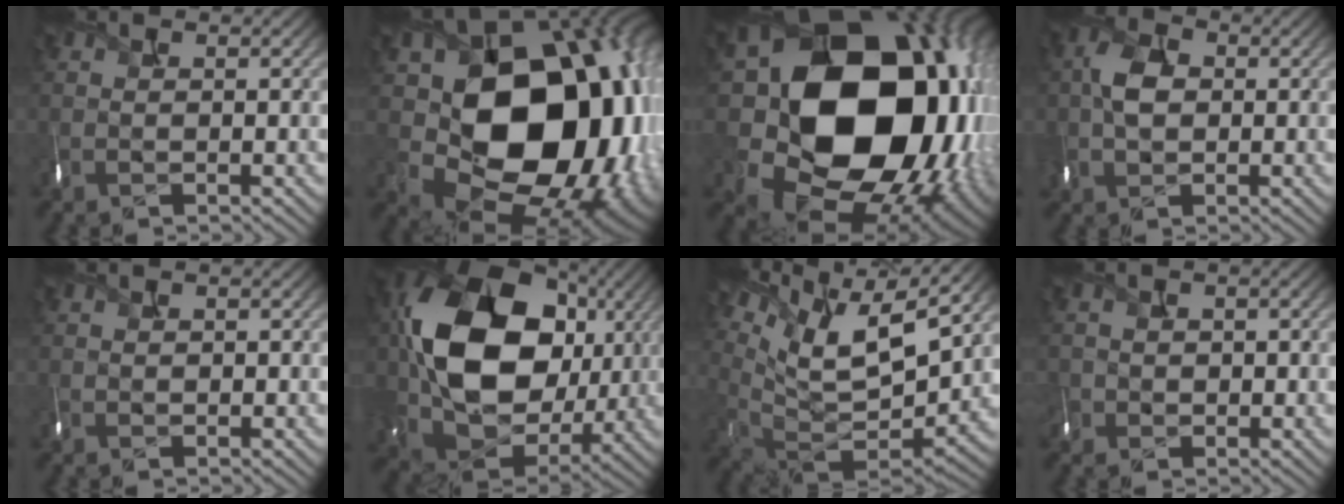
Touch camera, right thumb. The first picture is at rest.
{"total": 20.0, "force": [1.3, 15.2, 13.0], "torque": [-0.201, -0.052, 0.068]}
{"total": 21.0, "force": [0.5, 17.1, 12.2], "torque": [-0.266, -0.063, 0.062]}
{"total": 4.2, "force": [-0.3, 3.3, 2.6], "torque": [-0.059, 0.001, -0.012]}
{"total": 0.7, "force": [-0.3, 0.6, 0.0], "torque": [0.001, -0.003, 0.000]}
{"total": 18.3, "force": [2.7, 14.2, 11.2], "torque": [-0.248, -0.023, 0.070]}
{"total": 13.5, "force": [8.8, 4.8, 9.1], "torque": [-0.198, 0.010, 0.154]}
{"total": 2.1, "force": [-0.9, 1.8, 0.2], "torque": [-0.005, -0.010, -0.015]}